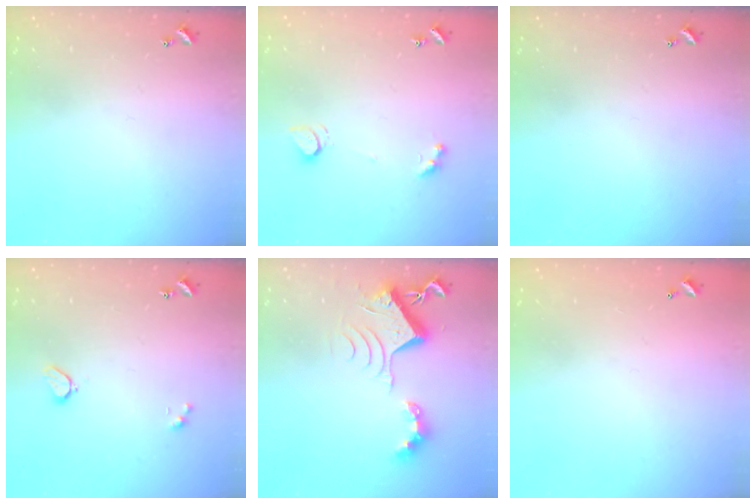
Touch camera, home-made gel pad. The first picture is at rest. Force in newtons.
{"total": 1.4, "press": 1.2, "slide": 0.6}
{"total": 0.0}
{"total": 2.0, "press": 1.9, "slide": 0.6}
{"total": 8.5, "press": 8.5, "slide": 0.9}
{"total": 2.8, "press": 2.8, "slide": 0.1}